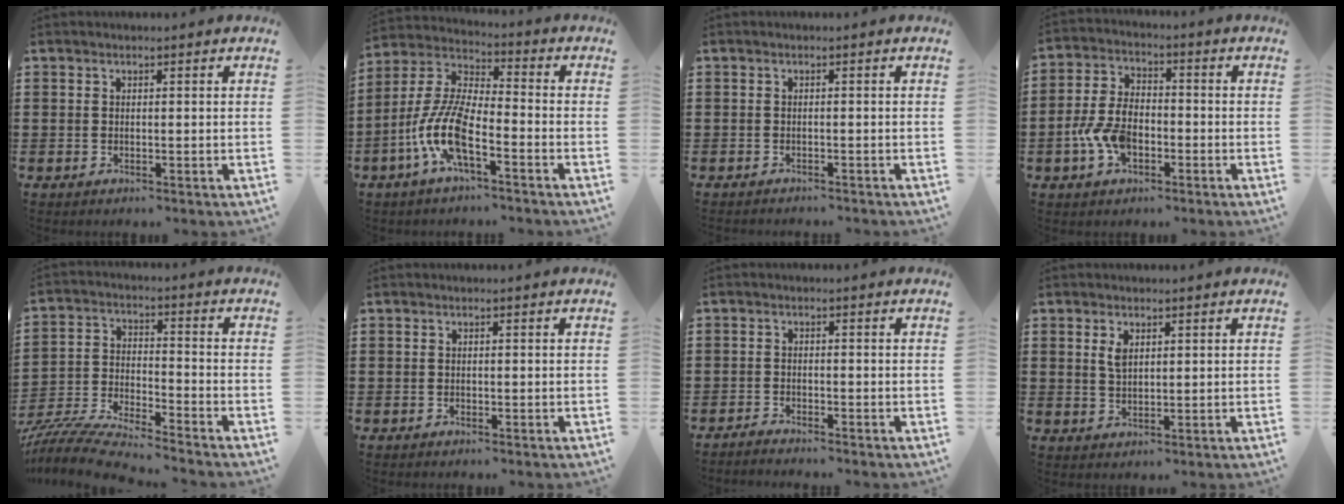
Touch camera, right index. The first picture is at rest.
{"total": 10.3, "force": [-4.9, 3.0, 8.6], "torque": [-0.212, -0.015, -0.101]}
{"total": 0.8, "force": [-0.8, 0.0, 0.0], "torque": [-0.002, 0.000, -0.016]}
{"total": 7.1, "force": [-2.6, 4.3, 5.1], "torque": [-0.127, 0.001, -0.053]}
{"total": 7.0, "force": [-6.8, 0.0, 1.9], "torque": [-0.056, -0.012, -0.139]}
{"total": 0.6, "force": [-0.4, 0.4, 0.1], "torque": [-0.002, 0.004, -0.009]}
{"total": 1.6, "force": [-1.6, -0.1, -0.1], "torque": [-0.004, 0.004, -0.033]}
{"total": 2.4, "force": [1.0, 1.2, 1.8], "torque": [-0.041, 0.003, 0.019]}